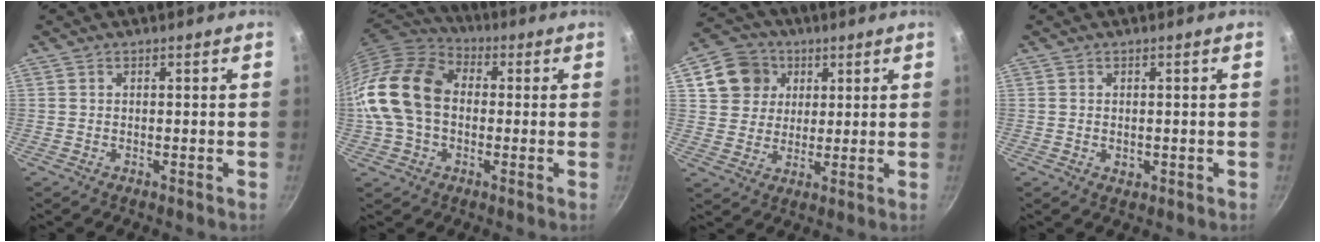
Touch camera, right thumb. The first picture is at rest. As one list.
[{"total": 17.1, "force": [-0.1, 12.5, 11.7], "torque": [-0.206, 0.035, -0.015]}, {"total": 10.1, "force": [3.8, 8.8, 3.3], "torque": [-0.030, 0.005, 0.062]}, {"total": 1.5, "force": [-0.2, 1.1, 0.9], "torque": [-0.012, -0.001, -0.003]}]